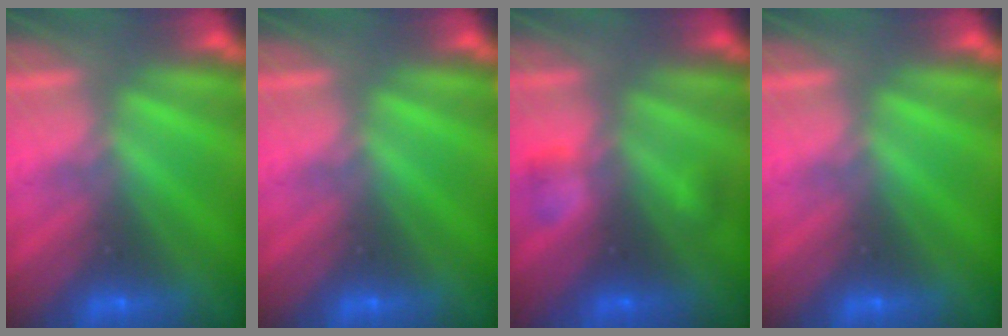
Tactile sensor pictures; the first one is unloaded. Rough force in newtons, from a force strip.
{"total": 0.0}
{"total": 2.0}
{"total": 0.0}